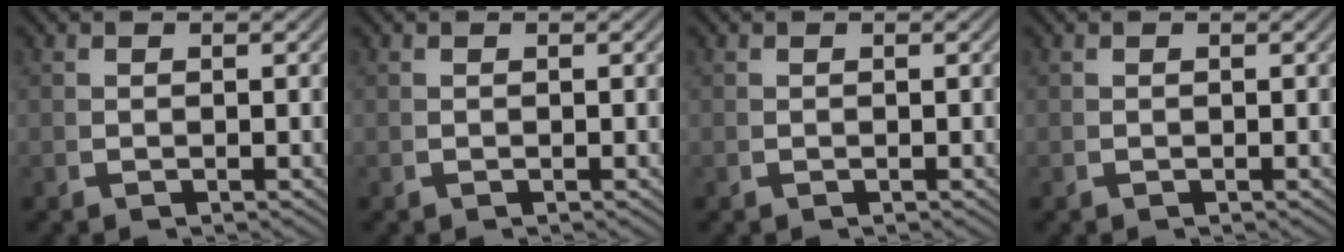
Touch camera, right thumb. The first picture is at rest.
{"total": 0.0}
{"total": 0.0}
{"total": 0.0}